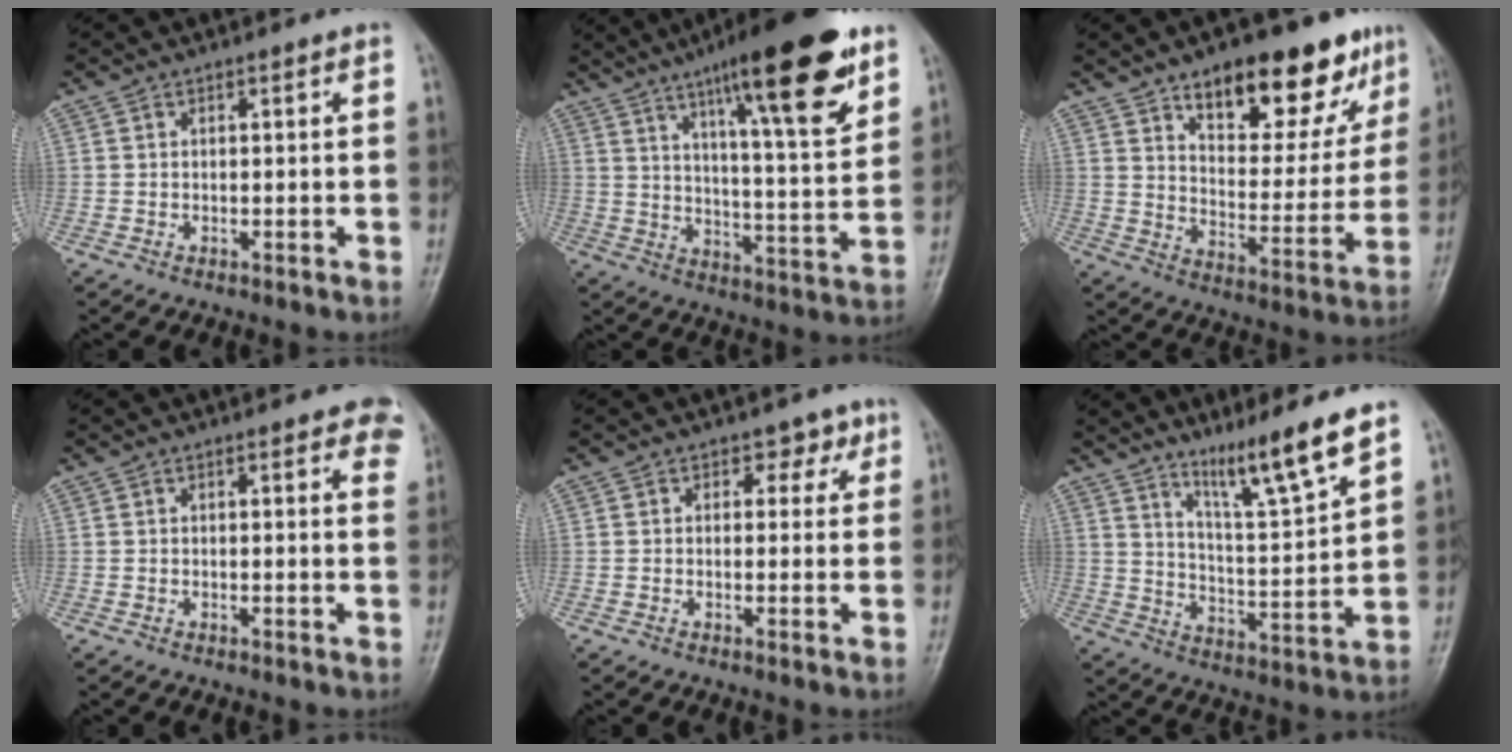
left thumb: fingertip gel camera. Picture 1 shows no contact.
{"total": 21.4, "force": [12.8, 4.3, 16.6], "torque": [-0.223, -0.050, 0.195]}
{"total": 20.5, "force": [12.7, 8.9, 13.4], "torque": [-0.131, -0.055, 0.193]}
{"total": 4.8, "force": [3.0, 1.9, 3.2], "torque": [-0.011, -0.007, 0.021]}
{"total": 2.9, "force": [1.5, 2.3, 1.1], "torque": [0.014, -0.003, 0.012]}
{"total": 11.4, "force": [8.7, 0.2, 7.4], "torque": [-0.121, -0.067, 0.153]}